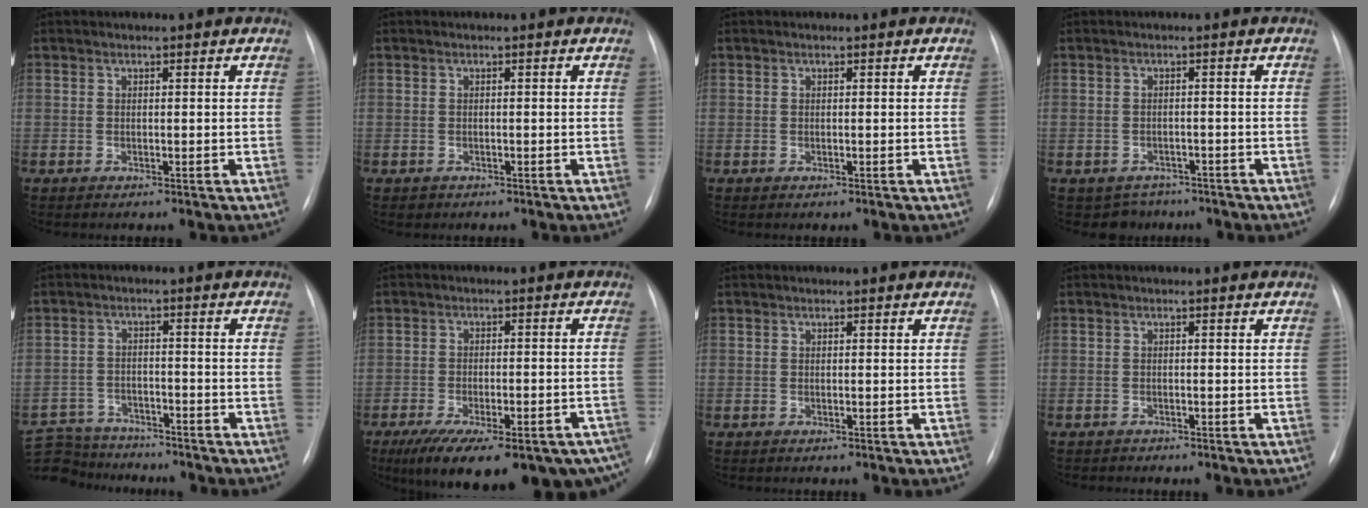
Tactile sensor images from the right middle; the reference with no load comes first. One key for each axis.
{"total": 0.7, "fx": -0.4, "fy": 0.5, "fz": 0.0, "tx": -0.005, "ty": 0.002, "tz": -0.005}
{"total": 0.0}
{"total": 3.8, "fx": -2.8, "fy": 2.5, "fz": -0.2, "tx": 0.005, "ty": 0.011, "tz": -0.038}
{"total": 11.3, "fx": -10.5, "fy": 3.7, "fz": 1.9, "tx": -0.048, "ty": 0.011, "tz": -0.161}
{"total": 22.7, "fx": -16.2, "fy": 7.3, "fz": 14.0, "tx": -0.163, "ty": -0.008, "tz": -0.207}
{"total": 0.0}
{"total": 0.7, "fx": -0.7, "fy": 0.3, "fz": -0.1, "tx": -0.004, "ty": 0.001, "tz": -0.014}